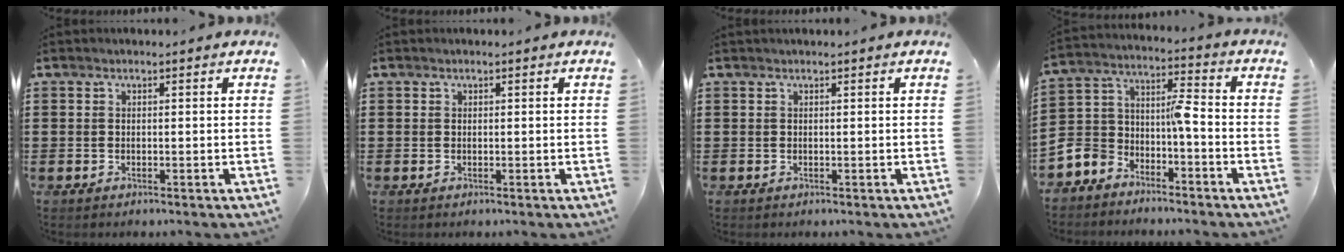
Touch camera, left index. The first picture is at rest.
{"total": 0.0}
{"total": 0.0}
{"total": 6.0, "force": [-4.3, 3.1, 2.7], "torque": [-0.075, -0.004, -0.093]}